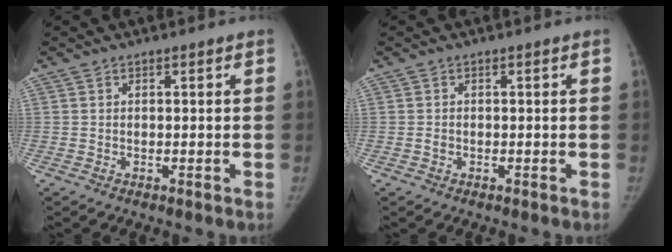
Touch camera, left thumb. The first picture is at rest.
{"total": 0.8, "force": [-0.2, 0.7, 0.4], "torque": [-0.003, 0.002, -0.004]}